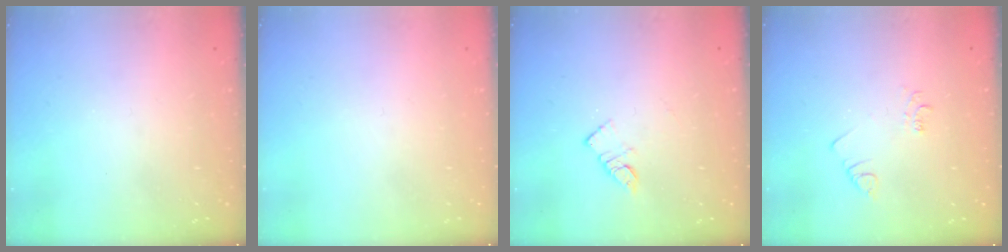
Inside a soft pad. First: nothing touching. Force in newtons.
{"total": 1.5, "press": 1.5, "slide": 0.1}
{"total": 4.9, "press": 4.9, "slide": 0.2}
{"total": 3.3, "press": 3.3, "slide": 0.4}